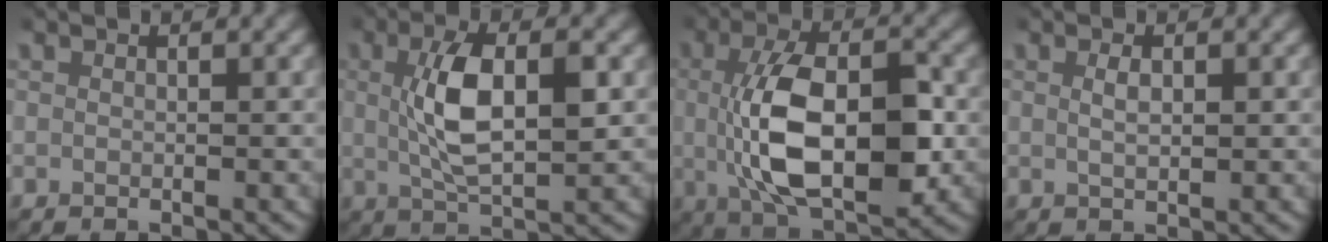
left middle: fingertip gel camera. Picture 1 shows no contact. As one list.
[{"total": 5.7, "force": [0.6, 2.0, 5.3], "torque": [-0.105, -0.002, 0.013]}, {"total": 10.6, "force": [-0.6, 5.2, 9.2], "torque": [-0.175, -0.011, -0.009]}, {"total": 1.5, "force": [0.4, 0.6, 1.4], "torque": [-0.023, -0.003, 0.009]}]